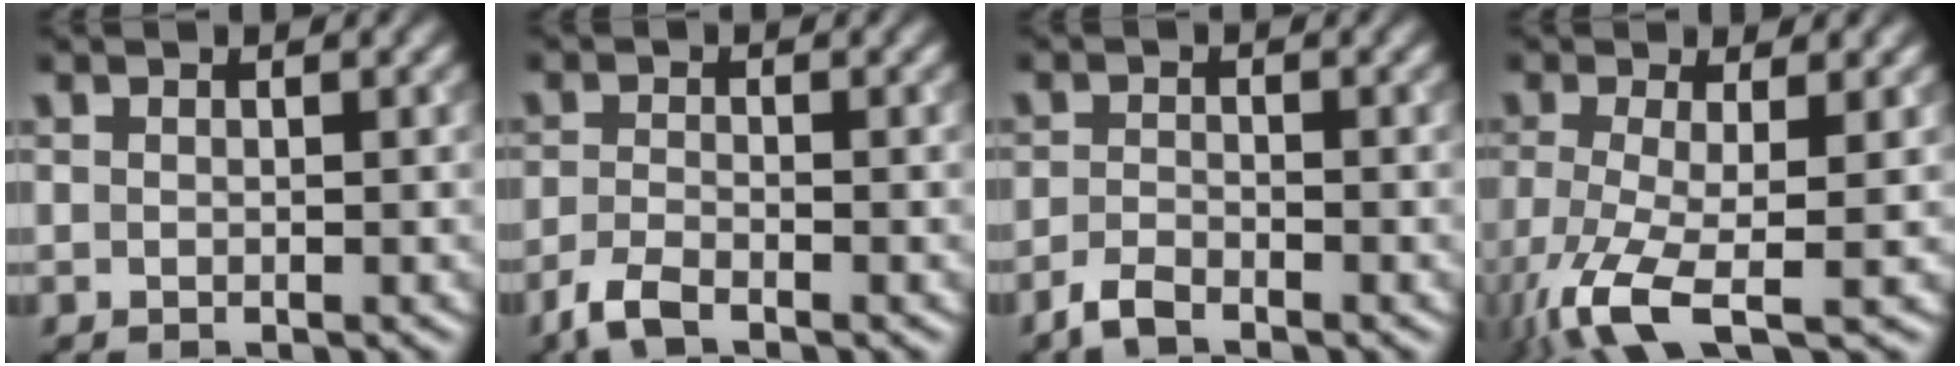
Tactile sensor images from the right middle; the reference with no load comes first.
{"total": 2.5, "force": [-2.0, 0.5, 1.4], "torque": [-0.039, -0.008, -0.049]}
{"total": 1.9, "force": [-1.7, 0.3, 0.8], "torque": [-0.024, -0.003, -0.041]}
{"total": 6.9, "force": [-3.4, 1.8, 5.7], "torque": [-0.133, -0.018, -0.070]}